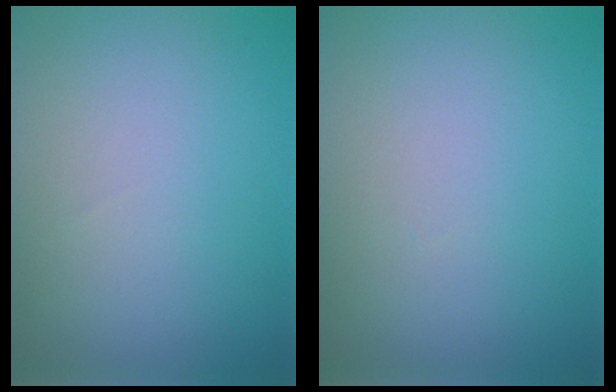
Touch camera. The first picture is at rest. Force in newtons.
{"total": 0.0}